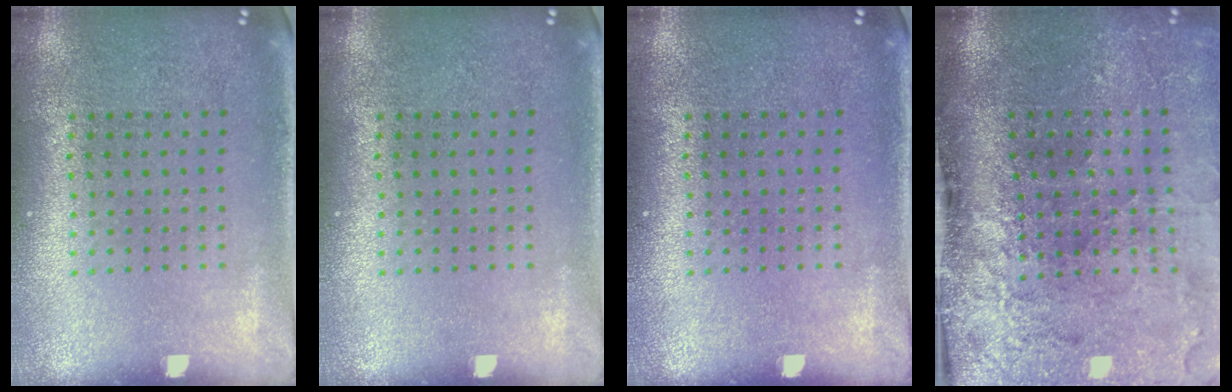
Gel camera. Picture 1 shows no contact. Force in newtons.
{"total": 0.0}
{"total": 0.0}
{"total": 4.7, "press": 3.6, "slide": 3.0}